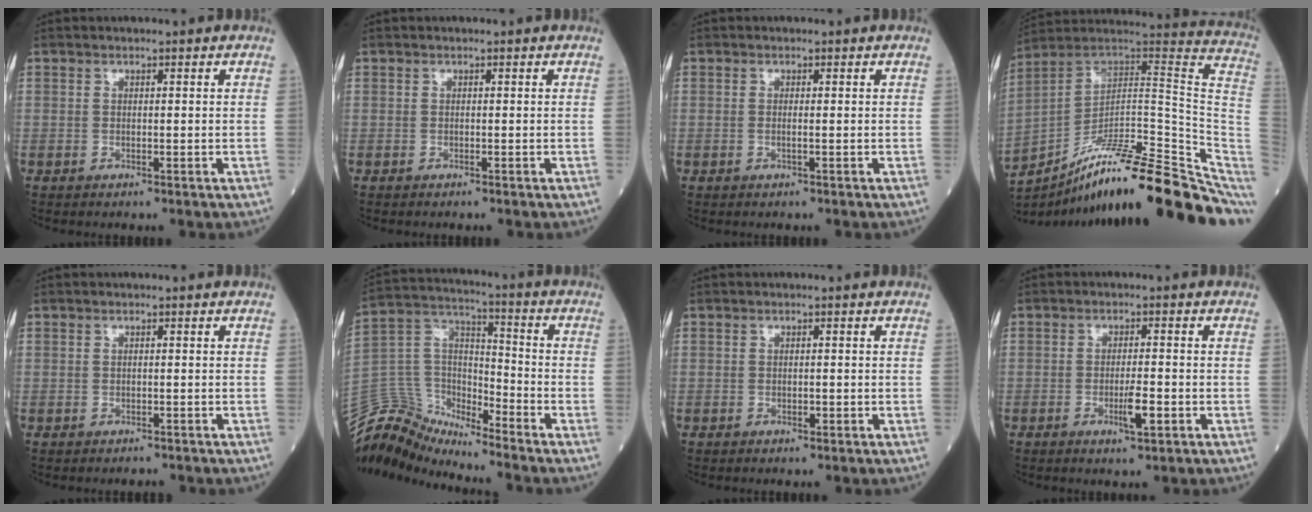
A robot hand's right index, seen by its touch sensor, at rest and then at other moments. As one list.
[{"total": 0.0}, {"total": 0.5, "force": [-0.1, -0.2, 0.5], "torque": [-0.012, 0.001, -0.002]}, {"total": 27.5, "force": [-19.0, 3.9, 19.5], "torque": [-0.186, 0.030, -0.291]}, {"total": 0.7, "force": [-0.6, 0.3, 0.2], "torque": [-0.006, 0.000, -0.005]}, {"total": 10.8, "force": [-10.7, 1.2, 0.1], "torque": [-0.013, 0.070, -0.208]}, {"total": 0.6, "force": [-0.2, 0.2, 0.6], "torque": [-0.013, 0.000, 0.000]}, {"total": 3.5, "force": [-1.3, 0.4, 3.3], "torque": [-0.058, -0.002, -0.017]}]